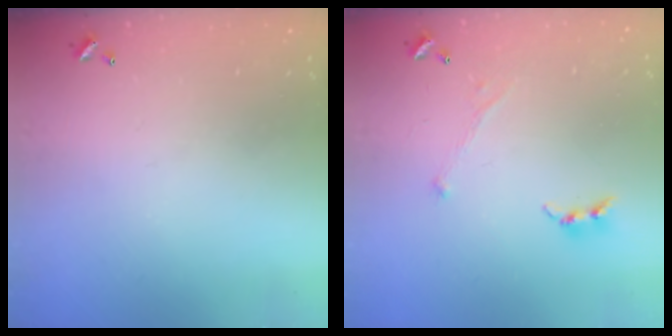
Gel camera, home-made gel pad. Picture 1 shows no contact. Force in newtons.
{"total": 0.0}